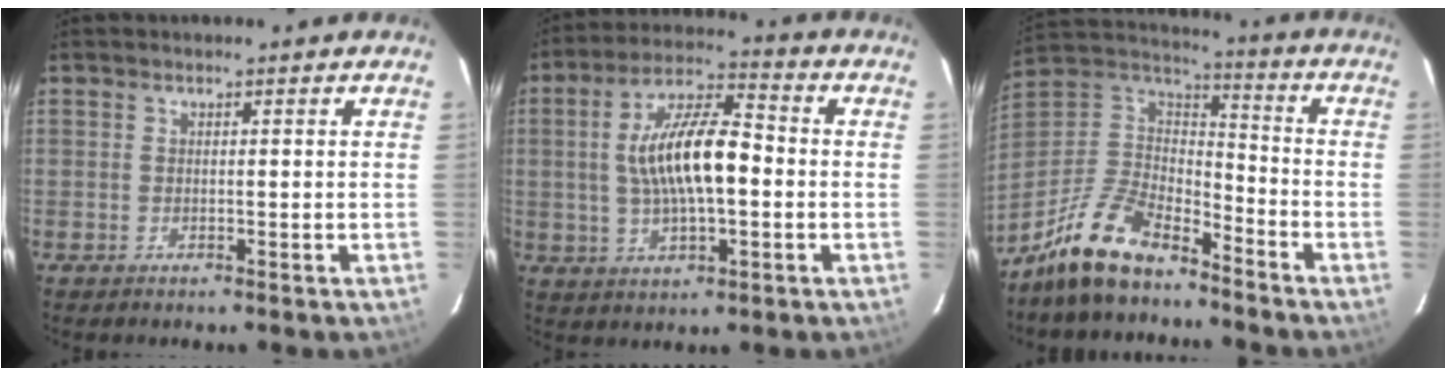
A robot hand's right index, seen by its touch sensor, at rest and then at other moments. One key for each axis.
{"total": 13.6, "fx": -0.3, "fy": 4.8, "fz": 12.8, "tx": -0.240, "ty": 0.015, "tz": -0.006}
{"total": 16.4, "fx": -12.5, "fy": 6.3, "fz": 8.6, "tx": -0.201, "ty": 0.005, "tz": -0.238}